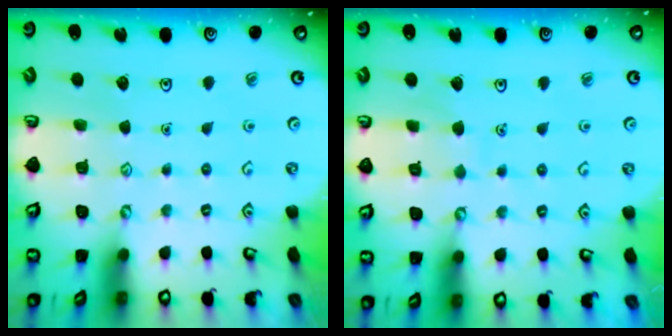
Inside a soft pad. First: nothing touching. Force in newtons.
{"total": 3.5, "press": 3.5, "slide": 0.3}